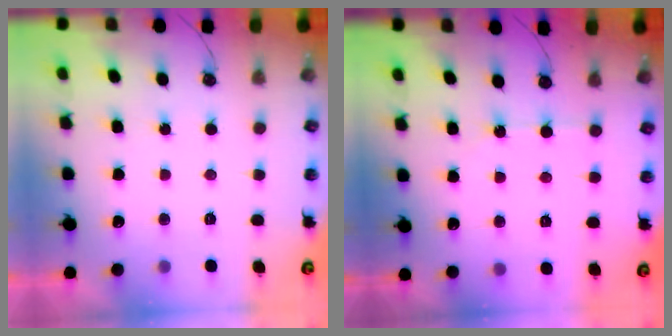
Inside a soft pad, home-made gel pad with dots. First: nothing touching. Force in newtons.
{"total": 2.6, "press": 2.5, "slide": 0.5}